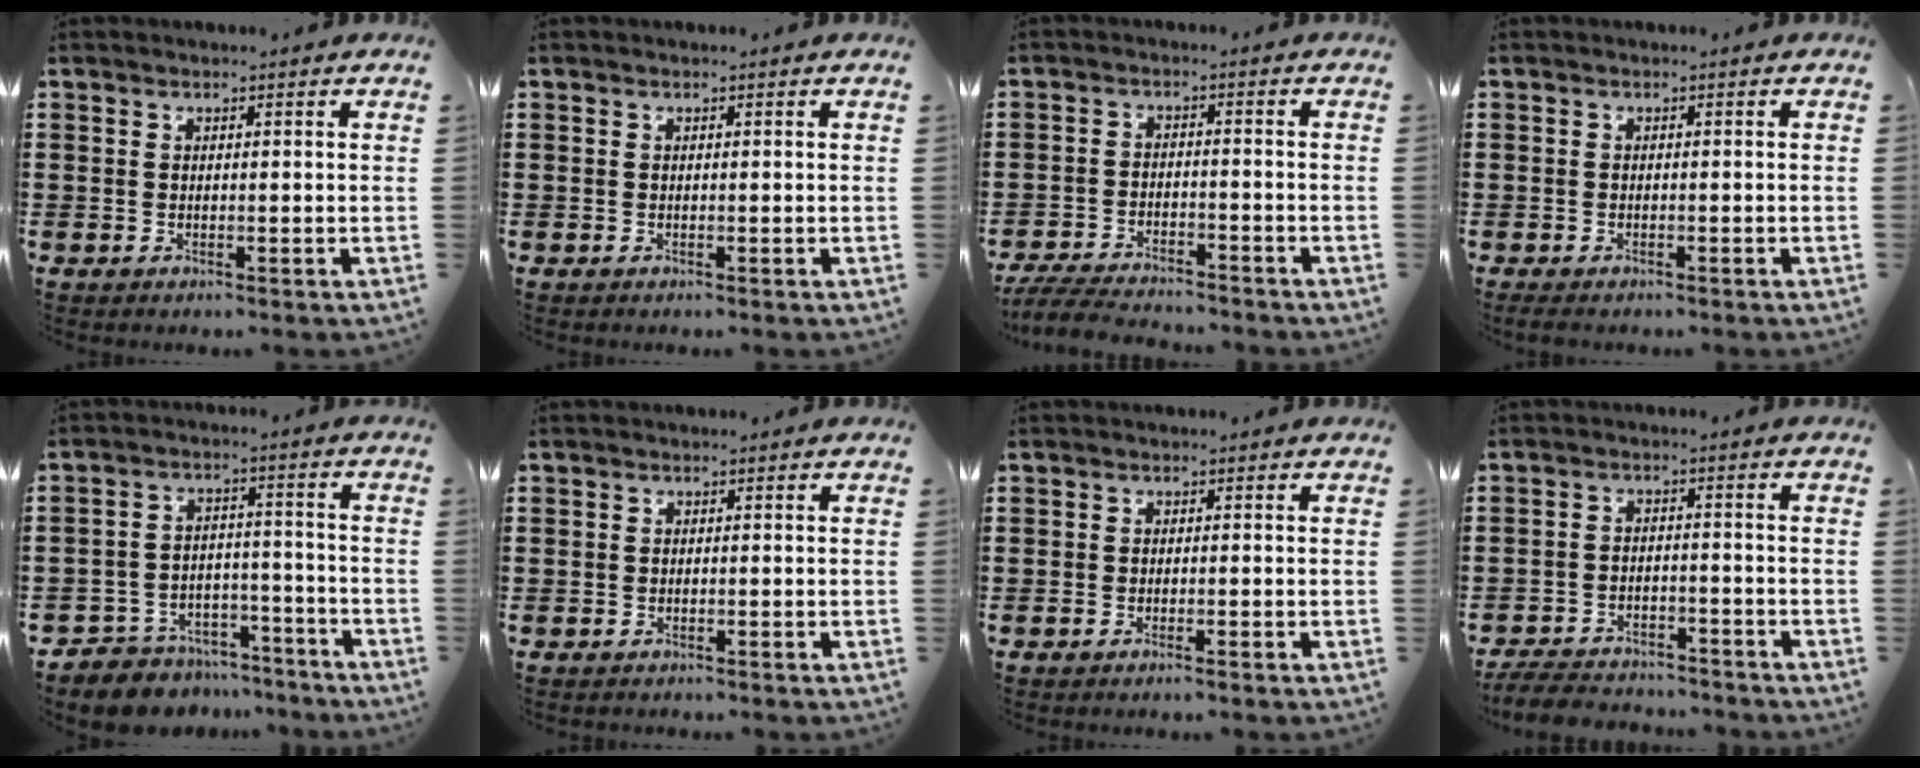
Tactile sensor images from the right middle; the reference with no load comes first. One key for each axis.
{"total": 0.0}
{"total": 5.3, "fx": -5.1, "fy": 0.4, "fz": 1.3, "tx": -0.032, "ty": -0.003, "tz": -0.101}
{"total": 1.0, "fx": -0.9, "fy": 0.3, "fz": 0.3, "tx": -0.008, "ty": -0.004, "tz": -0.019}
{"total": 6.0, "fx": -5.8, "fy": 1.7, "fz": -0.1, "tx": 0.001, "ty": 0.023, "tz": -0.116}
{"total": 0.7, "fx": -0.7, "fy": 0.3, "fz": -0.1, "tx": 0.000, "ty": 0.000, "tz": -0.014}
{"total": 0.7, "fx": -0.6, "fy": -0.1, "fz": 0.3, "tx": -0.011, "ty": -0.005, "tz": -0.010}
{"total": 5.3, "fx": -5.2, "fy": 0.7, "fz": 0.8, "tx": -0.022, "ty": 0.005, "tz": -0.106}